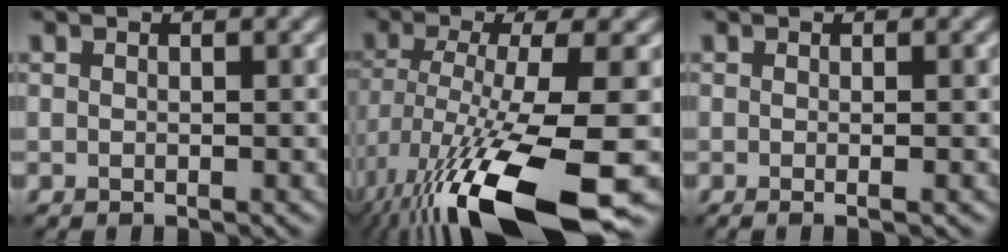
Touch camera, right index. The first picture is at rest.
{"total": 16.1, "force": [-7.7, 4.2, 13.5], "torque": [-0.271, -0.035, -0.115]}
{"total": 1.5, "force": [-0.2, 0.5, 1.4], "torque": [-0.015, -0.005, -0.007]}